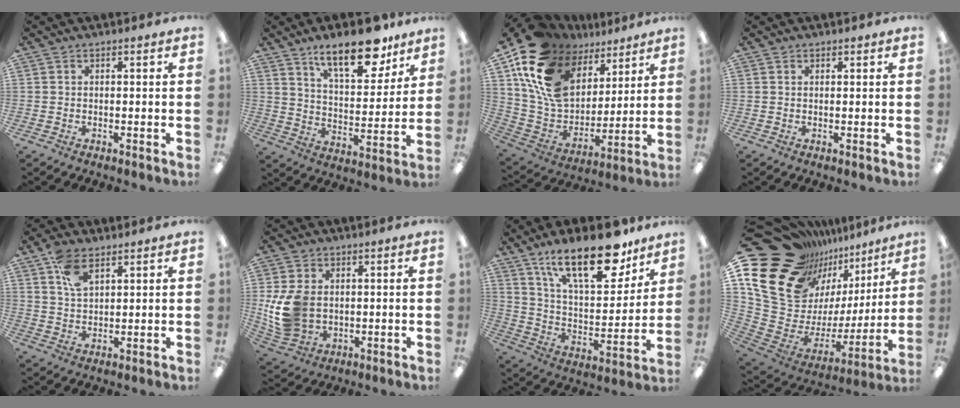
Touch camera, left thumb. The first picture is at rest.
{"total": 17.0, "force": [11.9, 6.8, 10.1], "torque": [-0.144, -0.063, 0.198]}
{"total": 20.0, "force": [11.5, 12.7, 10.2], "torque": [-0.211, -0.058, 0.217]}
{"total": 0.6, "force": [0.5, 0.4, 0.0], "torque": [-0.001, 0.001, 0.009]}
{"total": 7.0, "force": [4.1, 3.7, 4.3], "torque": [-0.080, -0.009, 0.075]}
{"total": 12.7, "force": [0.1, 9.7, 8.2], "torque": [-0.183, 0.005, 0.003]}
{"total": 23.1, "force": [15.0, 9.4, 14.8], "torque": [-0.229, -0.086, 0.254]}
{"total": 21.3, "force": [13.1, 14.1, 9.1], "torque": [-0.152, -0.118, 0.266]}